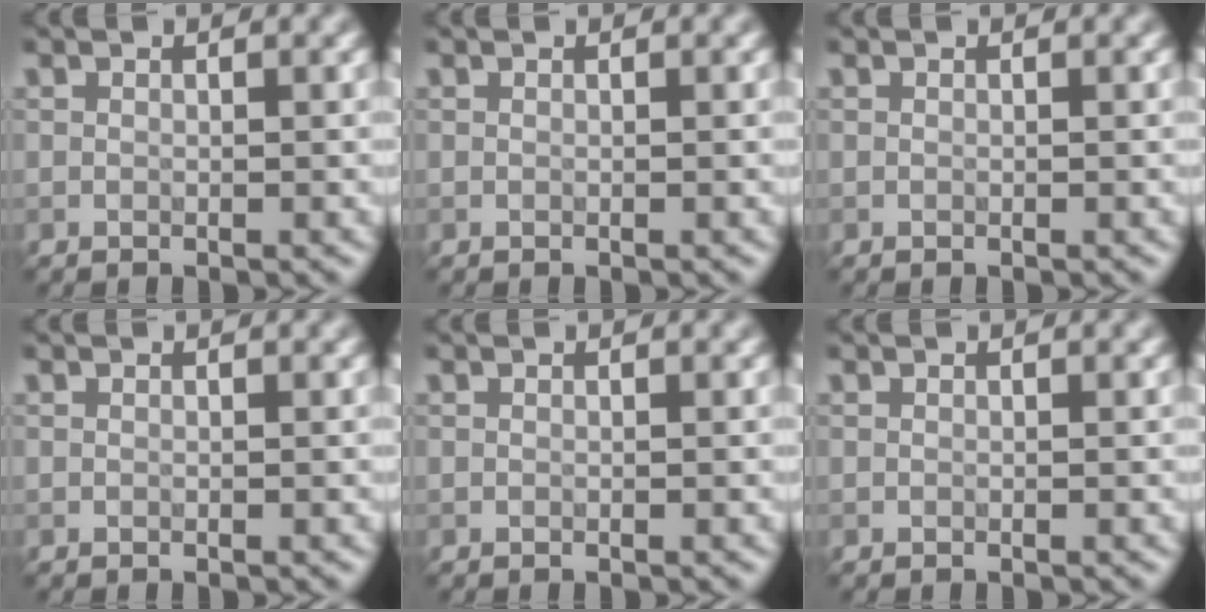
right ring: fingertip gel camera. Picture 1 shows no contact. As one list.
[{"total": 0.0}, {"total": 0.0}, {"total": 0.0}, {"total": 0.0}, {"total": 0.0}]